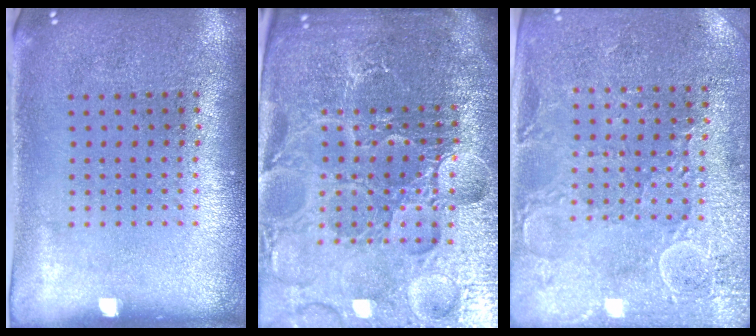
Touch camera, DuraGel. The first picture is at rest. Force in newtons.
{"total": 6.3, "press": 5.6, "slide": 2.8}
{"total": 2.9, "press": 2.8, "slide": 0.4}